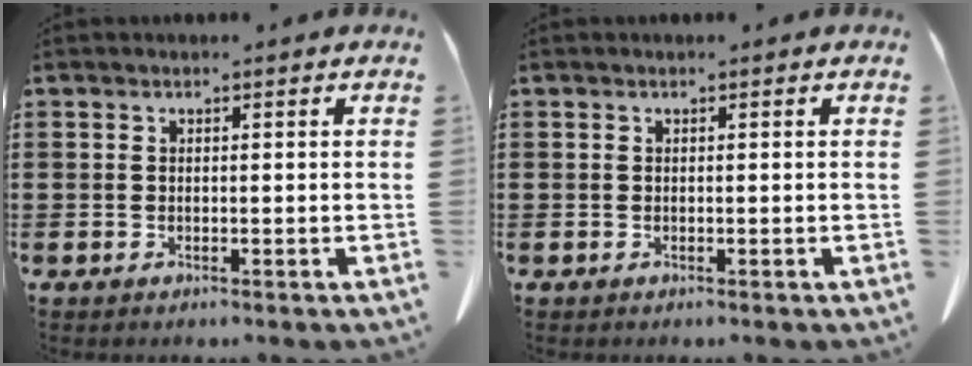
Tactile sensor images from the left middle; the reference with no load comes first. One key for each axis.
{"total": 0.0}